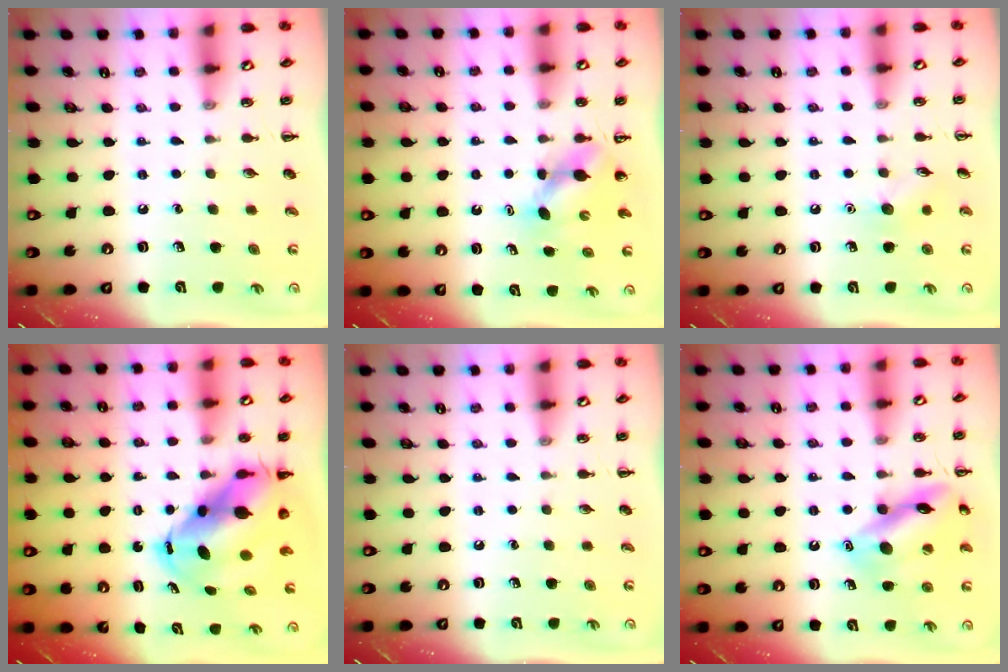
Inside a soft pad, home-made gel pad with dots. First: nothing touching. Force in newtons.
{"total": 4.5, "press": 4.4, "slide": 0.6}
{"total": 6.6, "press": 6.5, "slide": 1.4}
{"total": 11.2, "press": 10.9, "slide": 2.8}
{"total": 0.0}
{"total": 14.9, "press": 14.9, "slide": 1.3}